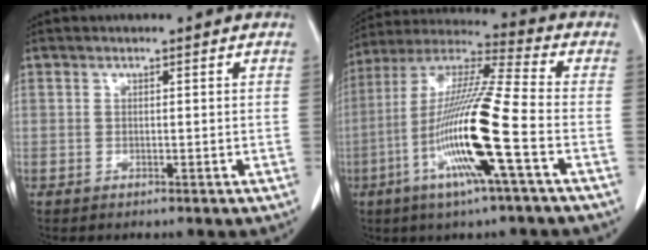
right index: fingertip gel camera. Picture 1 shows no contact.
{"total": 17.1, "force": [-5.2, -0.5, 16.3], "torque": [-0.324, -0.013, -0.106]}